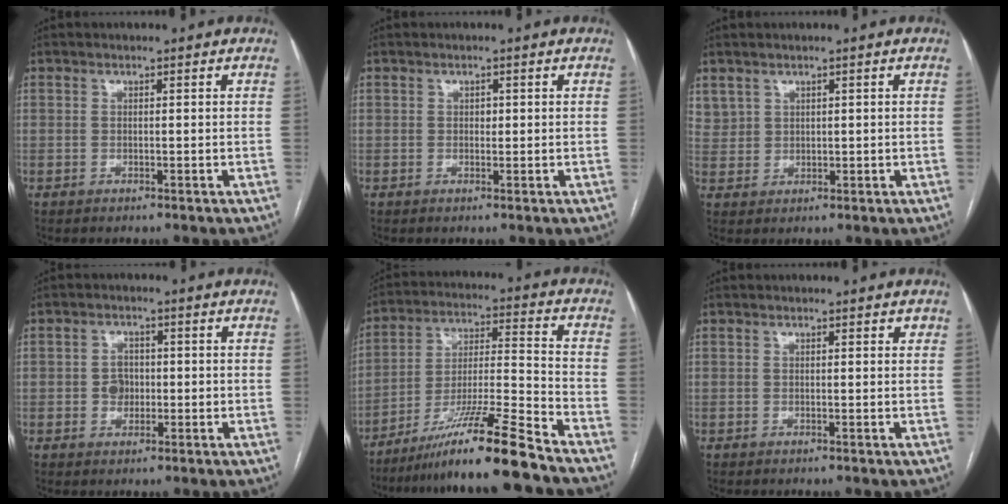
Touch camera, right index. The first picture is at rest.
{"total": 0.8, "force": [0.1, 0.6, 0.5], "torque": [-0.007, 0.001, 0.001]}
{"total": 3.2, "force": [2.0, 2.4, 0.5], "torque": [-0.006, 0.007, 0.048]}
{"total": 3.2, "force": [-0.3, 2.7, 1.8], "torque": [-0.025, 0.008, -0.004]}
{"total": 15.4, "force": [-12.2, -1.9, 9.2], "torque": [-0.159, -0.010, -0.214]}
{"total": 0.6, "force": [0.3, 0.4, 0.2], "torque": [-0.001, 0.002, -0.001]}